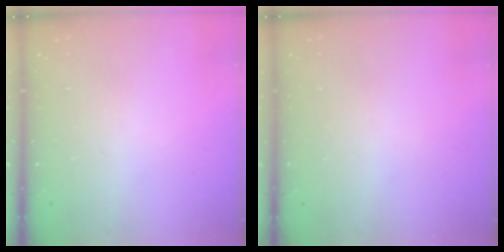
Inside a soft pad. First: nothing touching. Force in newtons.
{"total": 0.0}